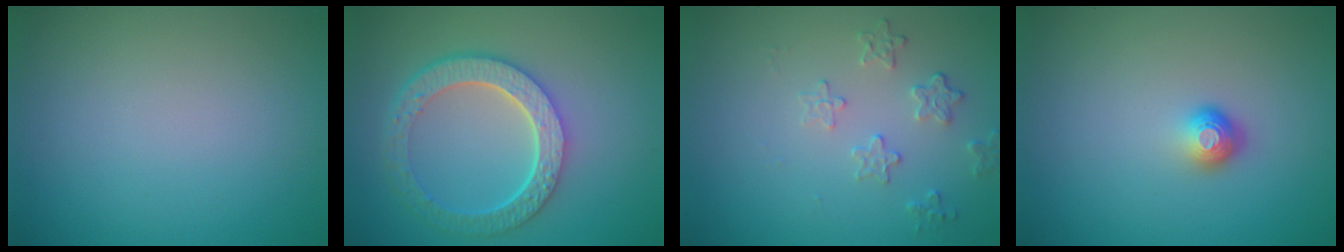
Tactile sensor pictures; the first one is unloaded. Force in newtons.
{"total": 6.1, "press": 4.5, "slide": 4.0}
{"total": 1.9, "press": 1.3, "slide": 1.4}
{"total": 1.7, "press": 1.2, "slide": 1.3}